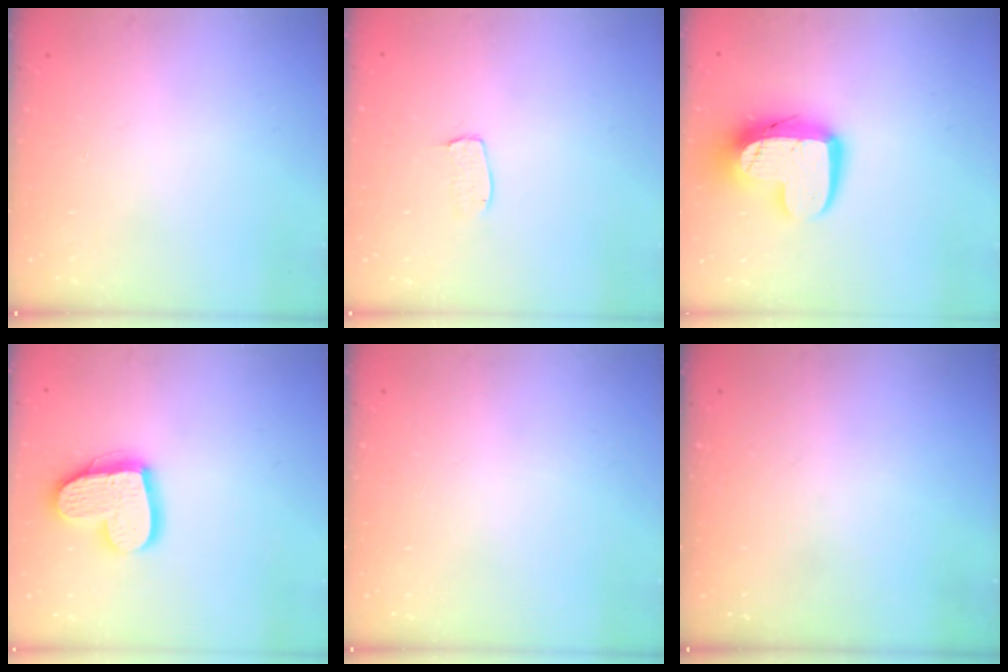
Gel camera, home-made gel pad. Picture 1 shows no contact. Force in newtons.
{"total": 3.5, "press": 3.4, "slide": 0.2}
{"total": 15.1, "press": 15.0, "slide": 1.2}
{"total": 16.4, "press": 16.4, "slide": 1.5}
{"total": 0.0}
{"total": 0.0}